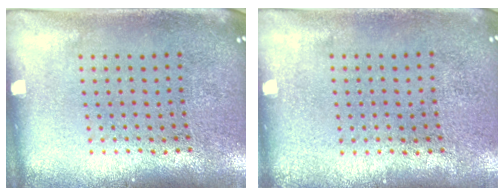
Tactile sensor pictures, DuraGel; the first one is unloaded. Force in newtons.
{"total": 0.0}